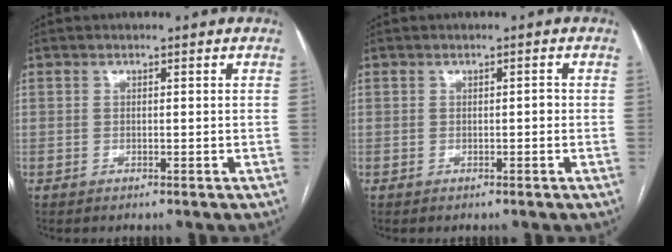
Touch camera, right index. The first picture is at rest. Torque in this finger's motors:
{"motor_torque": [0.14, 0.00, 0.08, 0.02]}